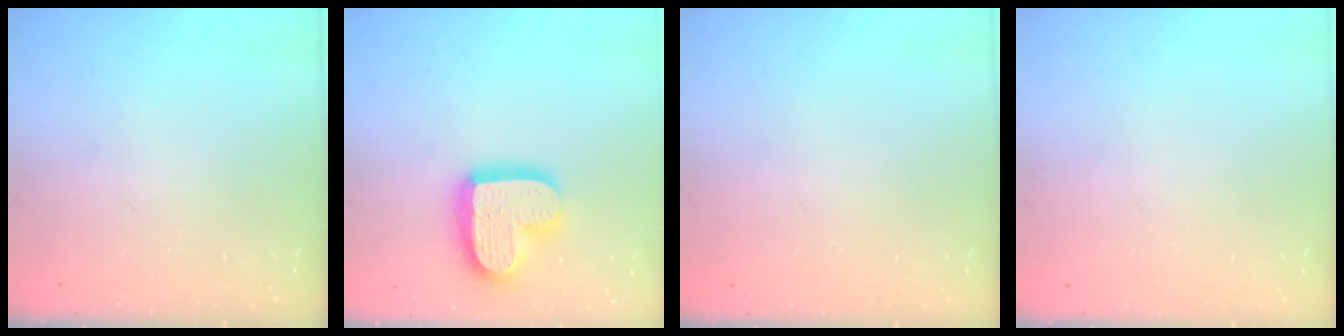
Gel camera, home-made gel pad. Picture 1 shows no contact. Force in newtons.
{"total": 17.7, "press": 17.7, "slide": 1.5}
{"total": 0.0}
{"total": 0.0}